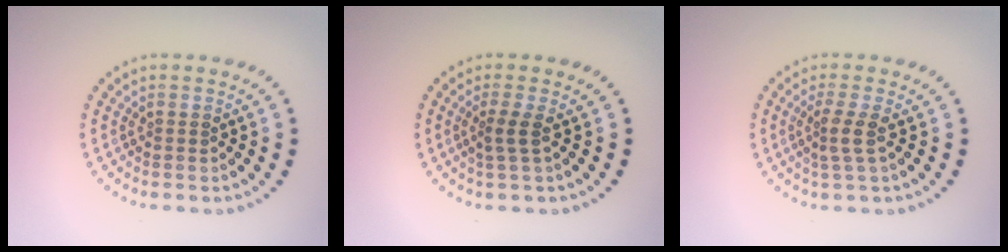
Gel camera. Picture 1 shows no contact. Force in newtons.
{"total": 1.7, "press": 1.1, "slide": 1.2}
{"total": 1.9, "press": 1.4, "slide": 1.3}